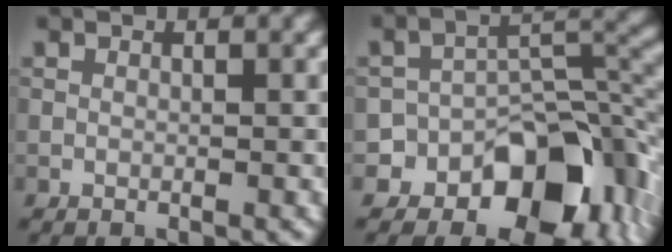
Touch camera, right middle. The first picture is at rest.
{"total": 11.4, "force": [-6.6, 7.2, 6.0], "torque": [-0.067, 0.003, -0.108]}